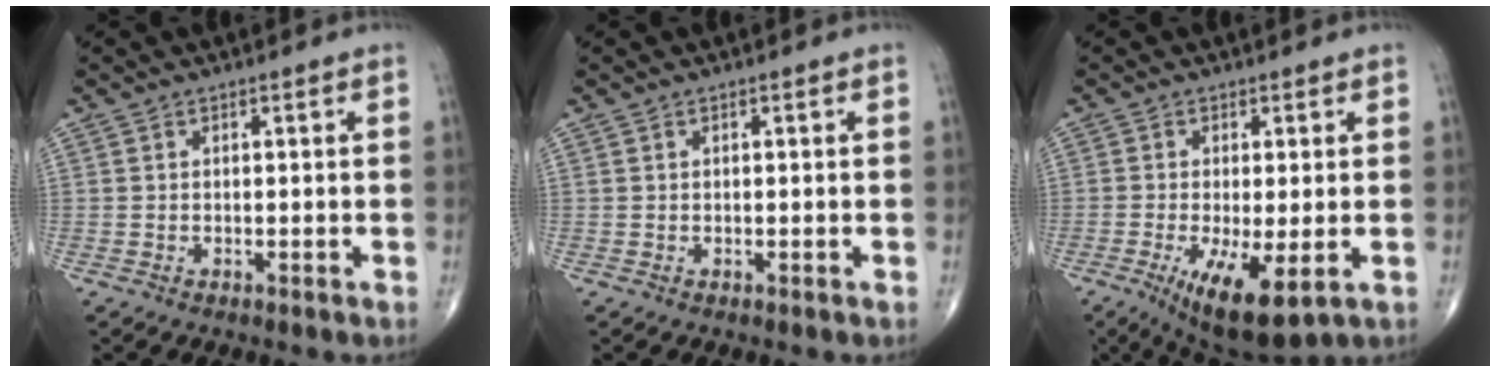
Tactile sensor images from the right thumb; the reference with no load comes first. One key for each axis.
{"total": 0.0}
{"total": 11.0, "fx": -3.6, "fy": 3.5, "fz": 9.8, "tx": -0.166, "ty": -0.023, "tz": -0.048}